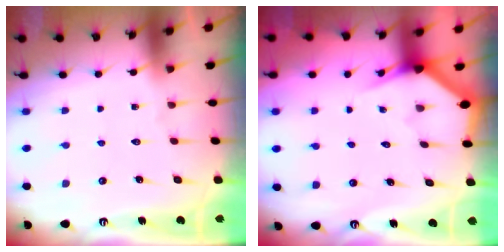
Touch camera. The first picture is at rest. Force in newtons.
{"total": 2.7, "press": 2.7, "slide": 0.1}